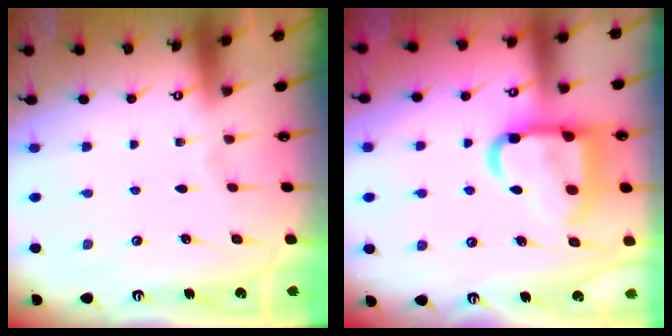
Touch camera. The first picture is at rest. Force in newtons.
{"total": 17.2, "press": 17.2, "slide": 1.6}